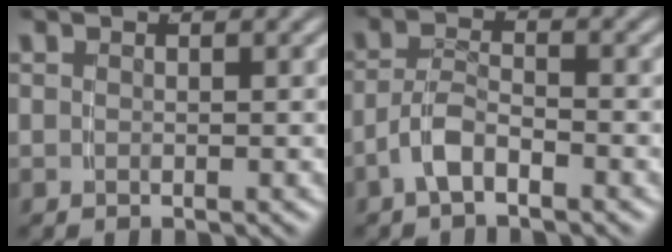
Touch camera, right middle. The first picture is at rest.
{"total": 2.9, "force": [-2.0, 1.1, 1.8], "torque": [-0.032, -0.004, -0.035]}